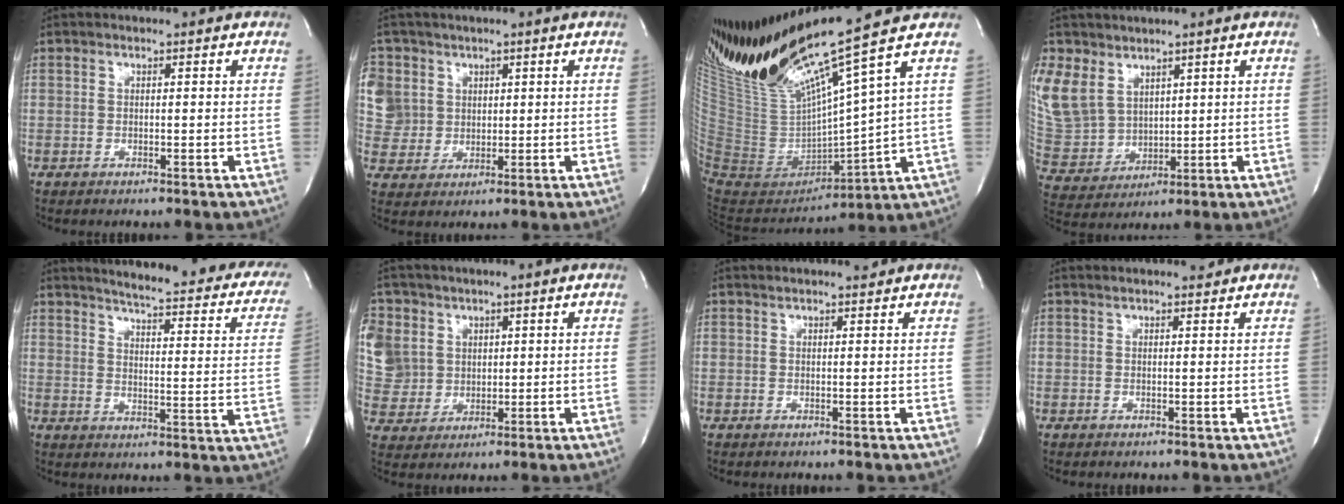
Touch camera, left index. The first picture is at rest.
{"total": 9.8, "force": [3.0, 9.3, 1.1], "torque": [-0.045, 0.021, 0.078]}
{"total": 21.3, "force": [15.9, -0.9, 14.1], "torque": [-0.246, -0.032, 0.307]}
{"total": 15.8, "force": [8.0, 12.0, 6.4], "torque": [-0.208, 0.018, 0.182]}
{"total": 23.2, "force": [19.4, 4.0, 12.1], "torque": [-0.157, -0.052, 0.212]}
{"total": 14.1, "force": [4.6, 12.9, 3.5], "torque": [-0.133, 0.035, 0.116]}
{"total": 1.8, "force": [1.7, -0.1, 0.6], "torque": [-0.010, 0.007, 0.022]}
{"total": 1.9, "force": [1.8, 0.2, 0.6], "torque": [-0.011, 0.008, 0.023]}